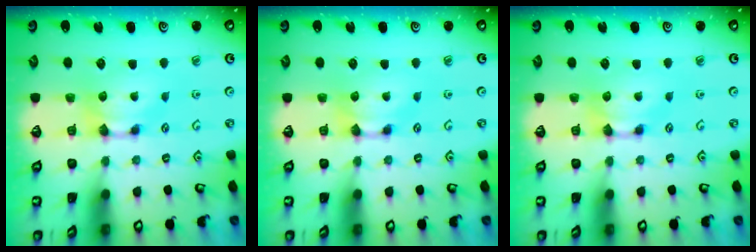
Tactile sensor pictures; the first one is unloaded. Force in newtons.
{"total": 0.0}
{"total": 0.0}